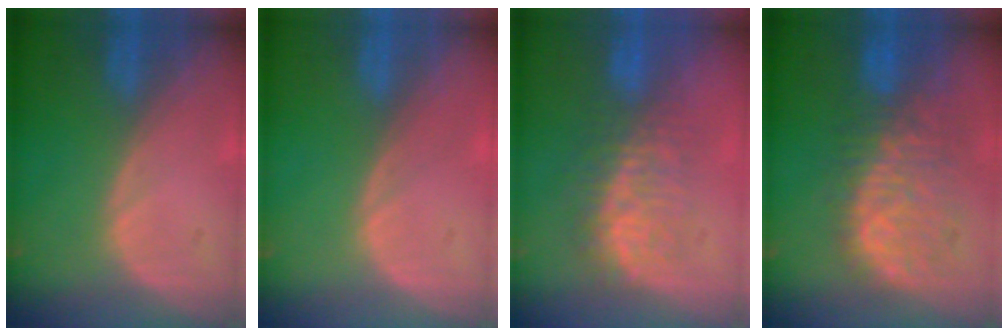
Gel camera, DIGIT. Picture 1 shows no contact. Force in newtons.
{"total": 0.0}
{"total": 7.6, "press": 7.3, "slide": 2.1}
{"total": 10.3, "press": 9.4, "slide": 4.3}